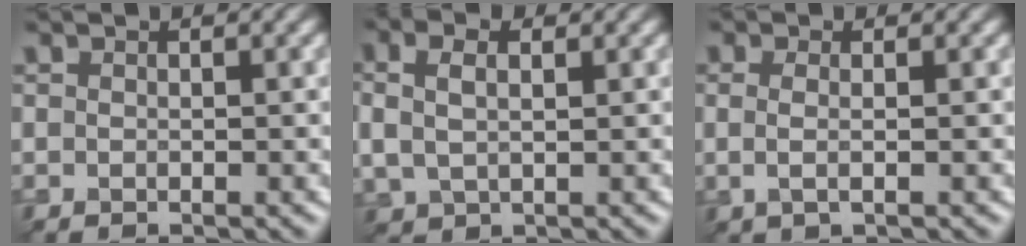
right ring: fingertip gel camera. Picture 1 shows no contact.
{"total": 3.7, "force": [1.1, 2.2, 2.7], "torque": [-0.066, 0.003, 0.023]}
{"total": 1.5, "force": [0.0, 0.4, 1.4], "torque": [-0.031, -0.002, -0.002]}